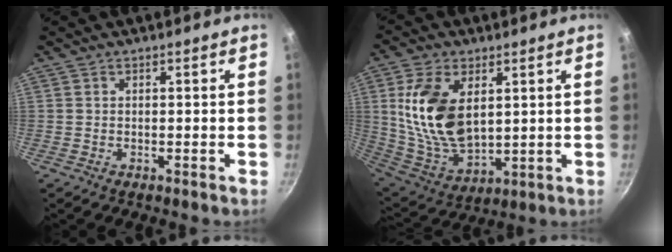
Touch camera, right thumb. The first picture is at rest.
{"total": 17.0, "force": [3.9, 9.9, 13.2], "torque": [-0.240, -0.029, 0.090]}